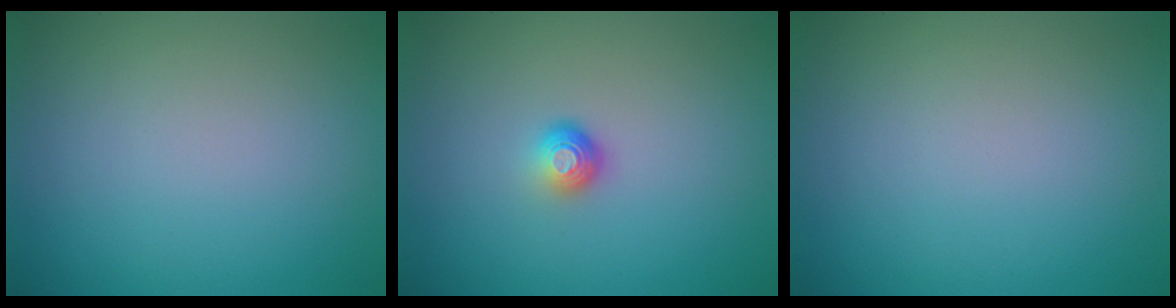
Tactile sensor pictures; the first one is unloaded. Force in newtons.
{"total": 1.7, "press": 1.1, "slide": 1.3}
{"total": 0.0}